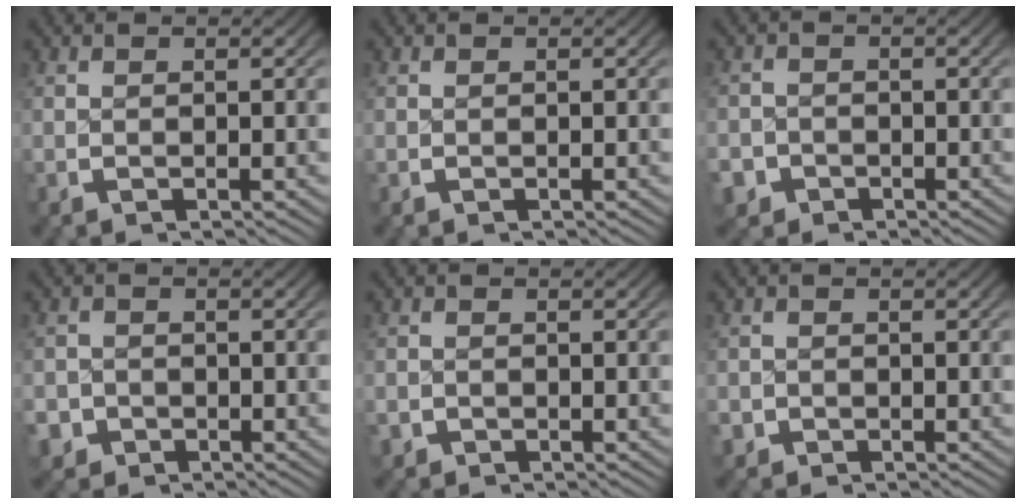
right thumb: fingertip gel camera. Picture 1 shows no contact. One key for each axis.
{"total": 0.0}
{"total": 4.0, "fx": -2.6, "fy": 3.0, "fz": 0.4, "tx": -0.013, "ty": -0.022, "tz": -0.043}
{"total": 4.4, "fx": -2.6, "fy": 3.5, "fz": 0.6, "tx": -0.019, "ty": -0.026, "tz": -0.042}
{"total": 1.8, "fx": -1.2, "fy": 1.4, "fz": 0.0, "tx": -0.006, "ty": -0.014, "tz": -0.019}
{"total": 2.2, "fx": -1.3, "fy": 1.7, "fz": 0.1, "tx": -0.010, "ty": -0.015, "tz": -0.022}